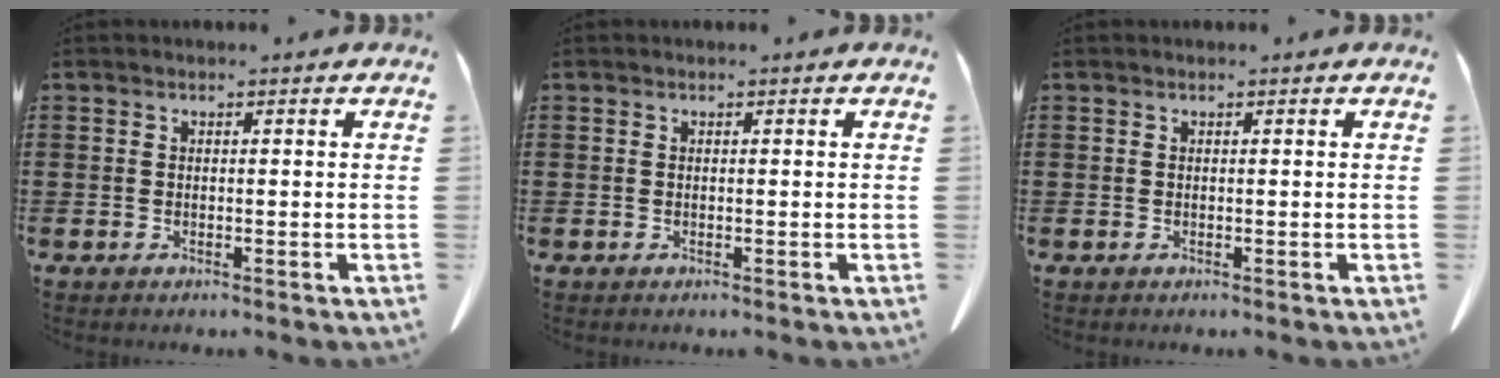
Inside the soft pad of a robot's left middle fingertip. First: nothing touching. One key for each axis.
{"total": 0.0}
{"total": 0.0}